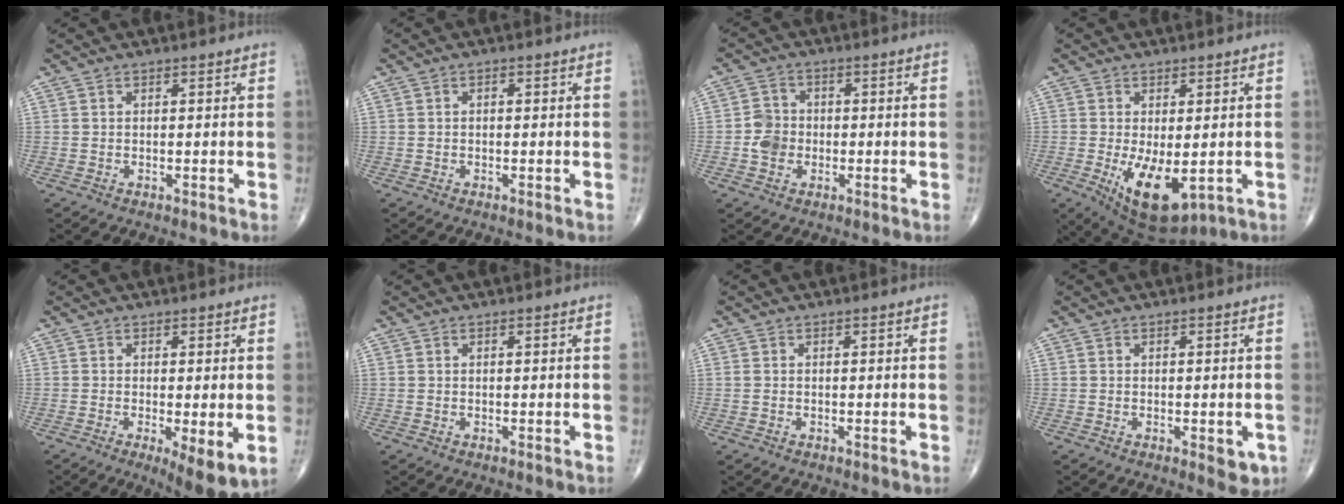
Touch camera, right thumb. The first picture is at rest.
{"total": 0.7, "force": [0.1, 0.4, 0.6], "torque": [-0.011, 0.003, 0.001]}
{"total": 4.9, "force": [-1.0, 4.2, 2.3], "torque": [-0.027, 0.010, -0.023]}
{"total": 10.9, "force": [-2.5, 5.2, 9.3], "torque": [-0.144, -0.020, -0.021]}
{"total": 7.2, "force": [-1.7, 2.0, 6.6], "torque": [-0.098, -0.021, -0.024]}
{"total": 0.0}
{"total": 0.6, "force": [-0.1, 0.4, 0.4], "torque": [-0.014, 0.004, 0.000]}
{"total": 4.4, "force": [-1.2, 1.9, 3.8], "torque": [-0.031, -0.006, -0.012]}